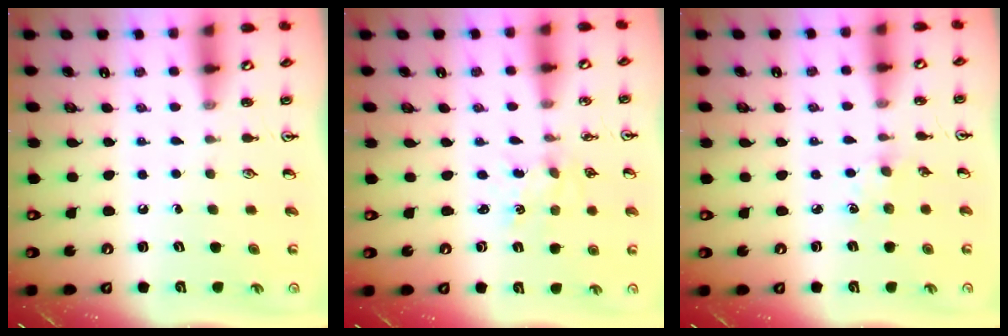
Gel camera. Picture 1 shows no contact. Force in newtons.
{"total": 0.7, "press": 0.7, "slide": 0.1}
{"total": 4.3, "press": 4.3, "slide": 0.5}